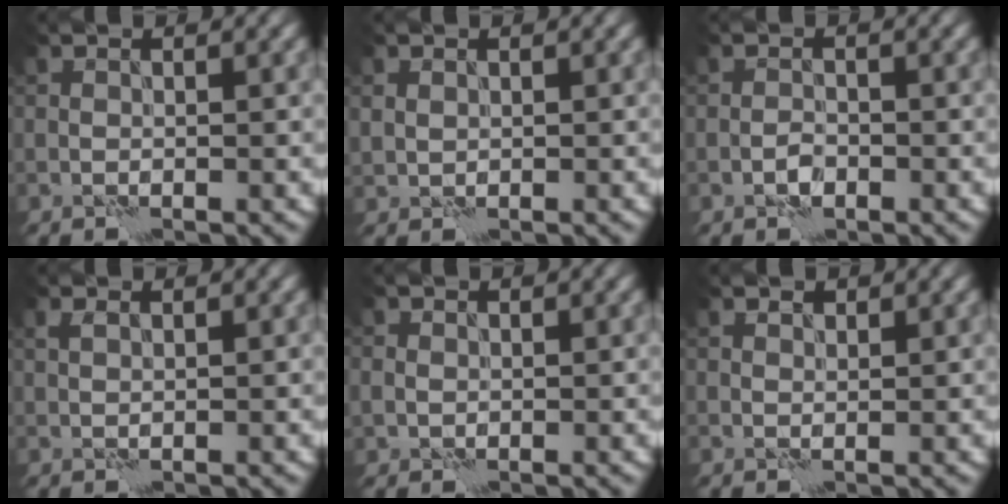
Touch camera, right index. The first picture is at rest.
{"total": 0.9, "force": [0.5, 0.8, 0.3], "torque": [-0.006, 0.001, 0.010]}
{"total": 1.3, "force": [-0.7, 0.7, 0.8], "torque": [-0.015, 0.003, -0.016]}
{"total": 0.8, "force": [0.5, 0.2, 0.6], "torque": [-0.018, 0.002, 0.011]}
{"total": 1.2, "force": [0.2, 1.1, 0.2], "torque": [0.002, -0.002, 0.002]}
{"total": 0.6, "force": [0.5, 0.2, 0.2], "torque": [-0.004, 0.001, 0.009]}